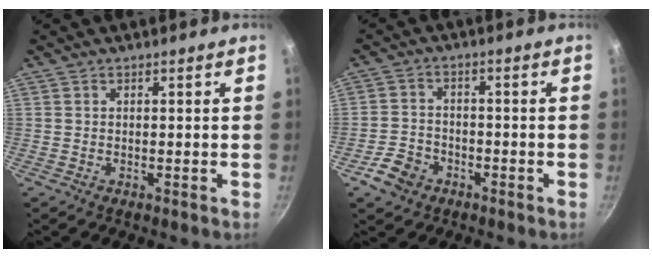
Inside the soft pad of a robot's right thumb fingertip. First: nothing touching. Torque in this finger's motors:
{"motor_torque": [0.55, -0.10, 0.35, -0.22, 0.00]}